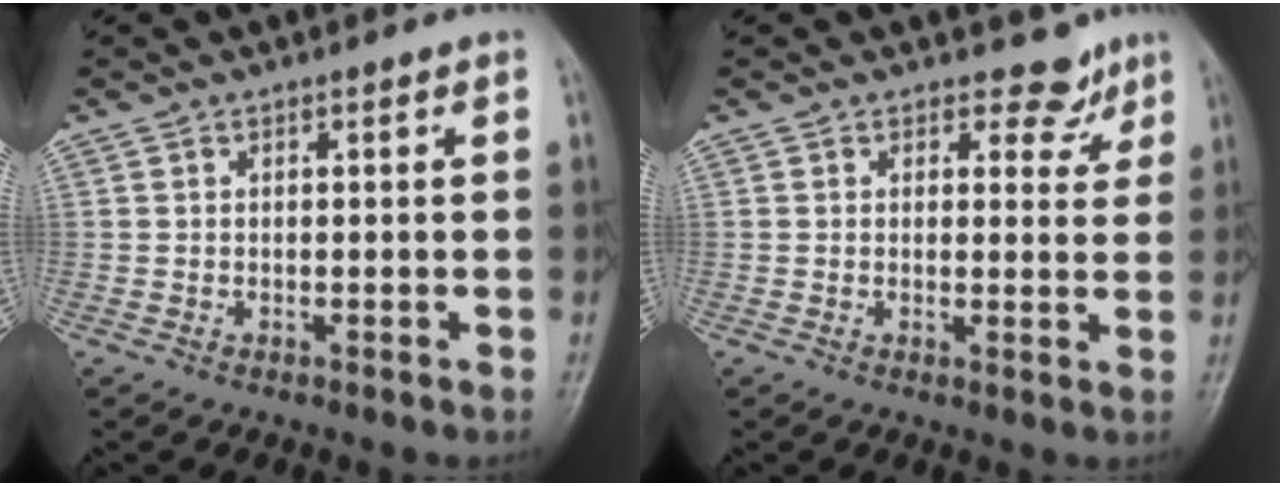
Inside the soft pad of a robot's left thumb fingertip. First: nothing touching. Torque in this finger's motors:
{"motor_torque": [-0.03, -0.07, -0.03, 0.01, 0.07]}